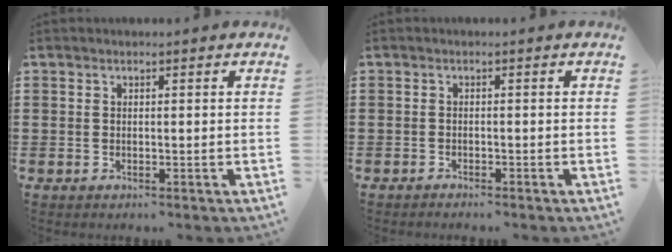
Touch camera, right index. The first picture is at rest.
{"total": 0.8, "force": [-0.8, 0.1, 0.1], "torque": [-0.003, 0.001, -0.018]}